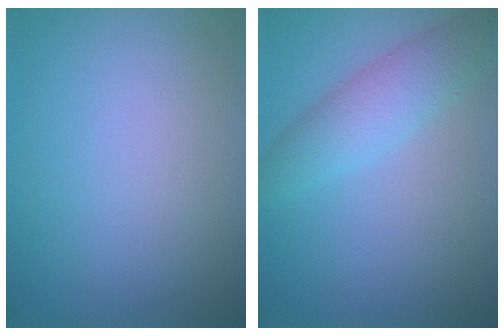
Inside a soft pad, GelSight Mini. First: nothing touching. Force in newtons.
{"total": 3.8, "press": 3.8, "slide": 0.1}